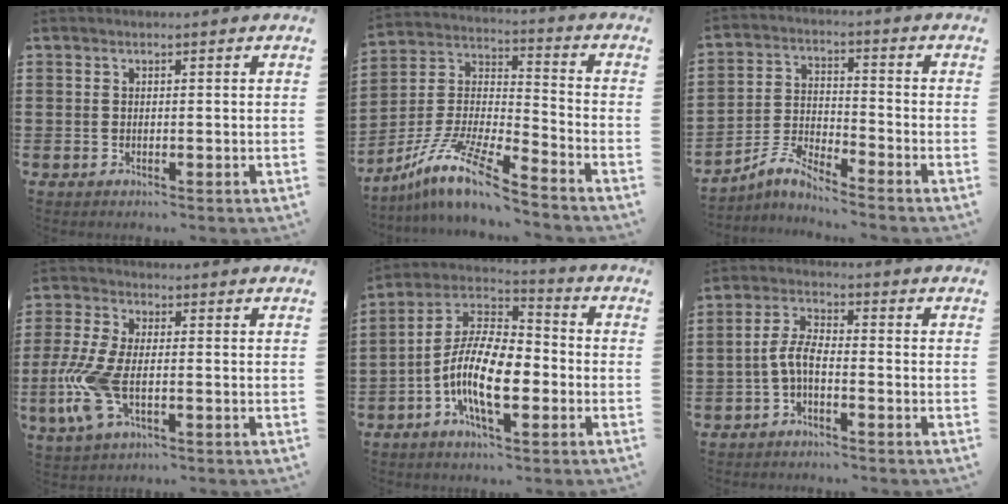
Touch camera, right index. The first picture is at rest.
{"total": 11.8, "force": [-9.5, 1.0, 7.1], "torque": [-0.162, -0.001, -0.194]}
{"total": 5.1, "force": [-4.7, 0.5, 1.8], "torque": [-0.055, -0.004, -0.099]}
{"total": 8.7, "force": [-2.2, 3.8, 7.4], "torque": [-0.187, -0.020, -0.044]}
{"total": 12.9, "force": [-4.1, 5.3, 11.0], "torque": [-0.252, -0.006, -0.083]}
{"total": 4.6, "force": [-1.8, 1.6, 3.9], "torque": [-0.099, -0.001, -0.044]}